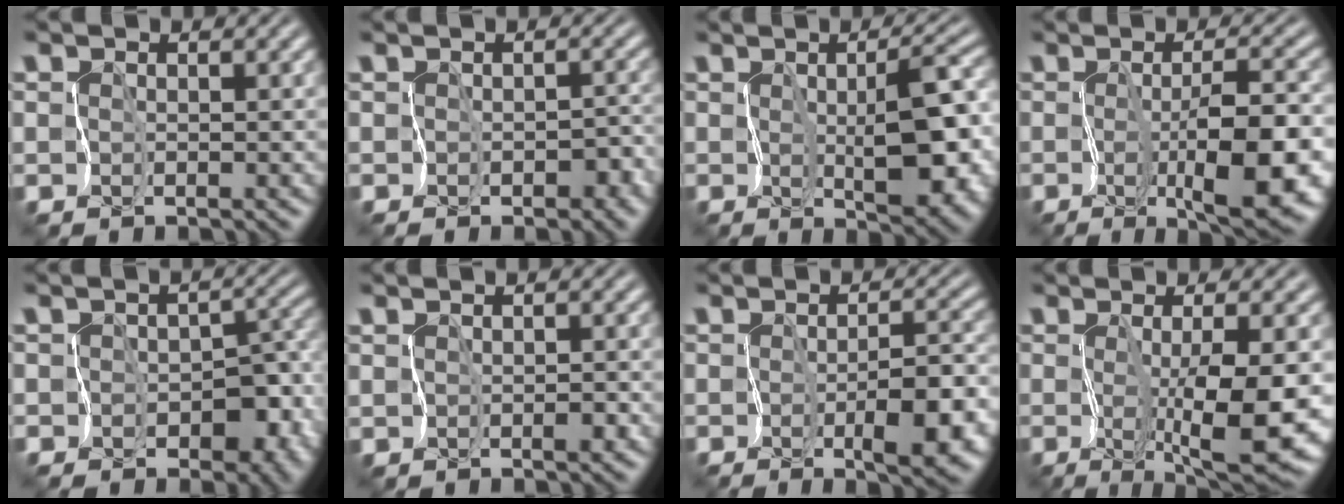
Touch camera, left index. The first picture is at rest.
{"total": 3.2, "force": [-2.0, 2.0, 1.6], "torque": [0.011, 0.013, -0.026]}
{"total": 7.8, "force": [-0.2, 3.2, 7.1], "torque": [-0.109, 0.004, -0.005]}
{"total": 7.8, "force": [-2.3, 1.7, 7.3], "torque": [-0.111, -0.004, -0.038]}
{"total": 10.0, "force": [-4.8, 6.8, 5.4], "torque": [-0.022, -0.007, -0.068]}
{"total": 1.5, "force": [0.1, 1.0, 1.1], "torque": [-0.002, 0.004, 0.015]}
{"total": 5.2, "force": [-2.0, 1.7, 4.5], "torque": [-0.063, -0.001, -0.031]}
{"total": 8.2, "force": [-1.4, 1.3, 8.0], "torque": [-0.135, -0.010, -0.020]}